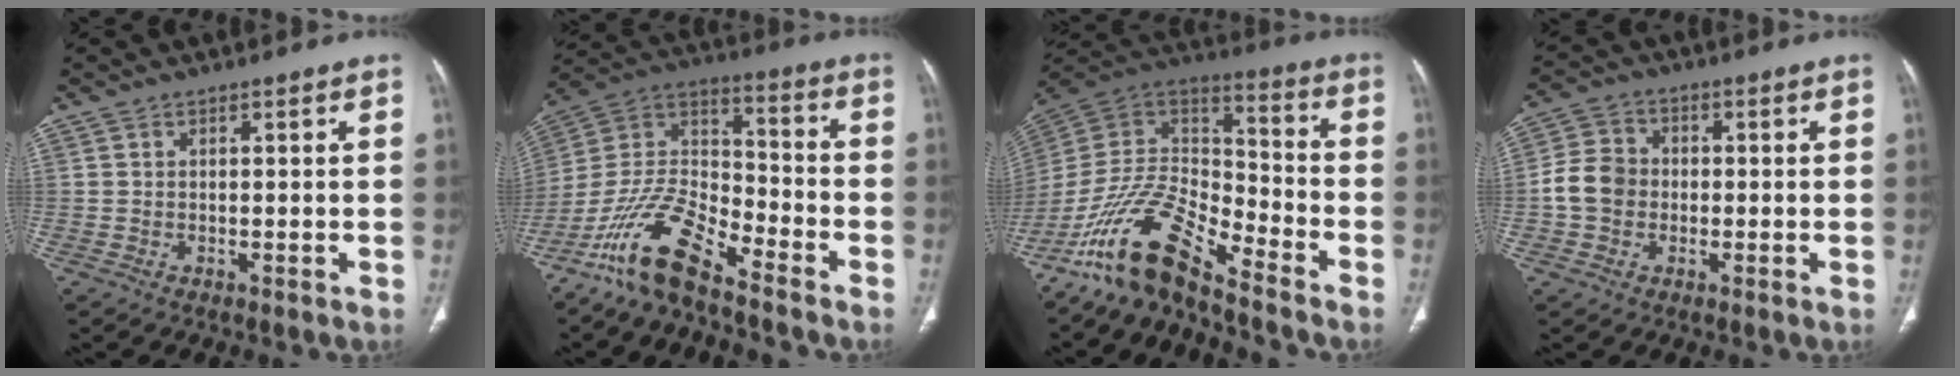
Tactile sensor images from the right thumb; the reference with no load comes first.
{"total": 14.6, "force": [-11.0, 4.8, 8.4], "torque": [-0.156, 0.078, -0.215]}
{"total": 15.6, "force": [-12.3, 4.8, 8.3], "torque": [-0.146, 0.095, -0.239]}
{"total": 6.9, "force": [-0.9, 5.9, 3.4], "torque": [-0.052, 0.019, -0.026]}